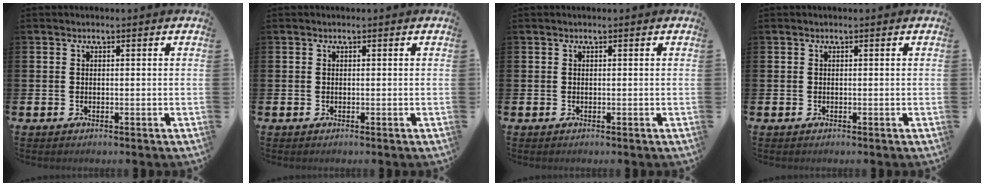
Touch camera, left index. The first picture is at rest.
{"total": 0.0}
{"total": 0.0}
{"total": 0.0}